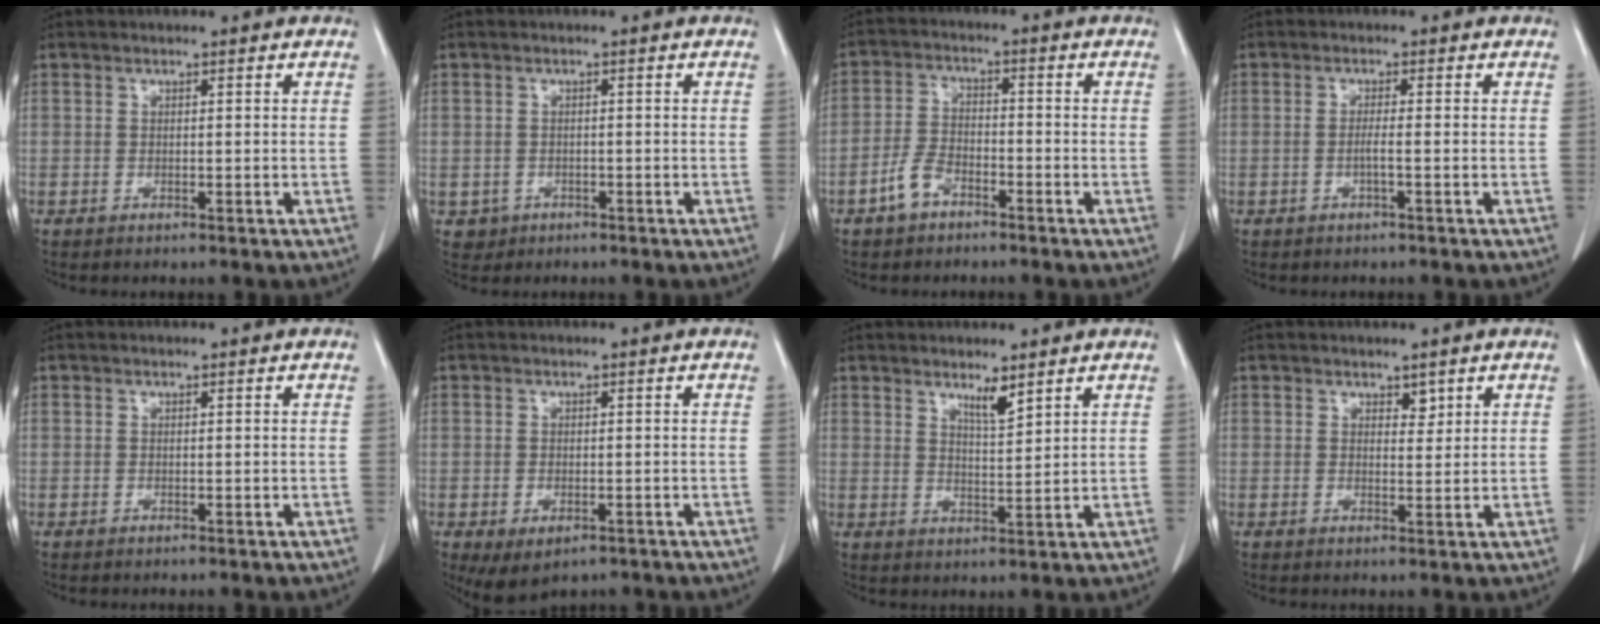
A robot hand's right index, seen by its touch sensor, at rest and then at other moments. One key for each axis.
{"total": 2.2, "fx": -0.9, "fy": 2.0, "fz": 0.1, "tx": 0.003, "ty": 0.007, "tz": -0.011}
{"total": 4.9, "fx": -3.1, "fy": 2.7, "fz": 2.7, "tx": -0.063, "ty": 0.009, "tz": -0.060}
{"total": 1.6, "fx": -0.5, "fy": -0.2, "fz": 1.5, "tx": -0.027, "ty": 0.000, "tz": -0.011}
{"total": 0.0}
{"total": 4.9, "fx": -2.7, "fy": 2.7, "fz": 3.0, "tx": -0.050, "ty": -0.009, "tz": -0.033}
{"total": 3.4, "fx": 2.6, "fy": 0.4, "fz": 2.2, "tx": -0.039, "ty": -0.009, "tz": 0.048}
{"total": 1.6, "fx": 1.1, "fy": 0.9, "fz": 0.8, "tx": -0.007, "ty": -0.005, "tz": 0.018}